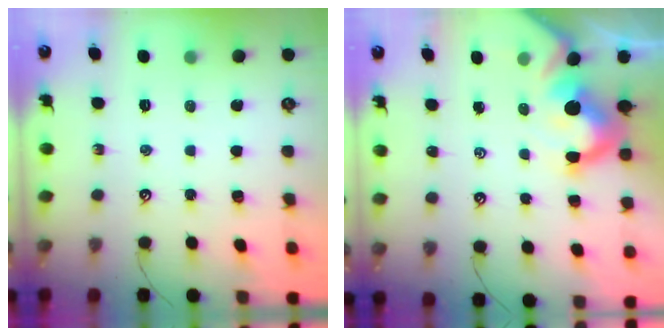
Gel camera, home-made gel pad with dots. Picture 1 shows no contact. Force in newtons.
{"total": 9.5, "press": 9.4, "slide": 1.4}